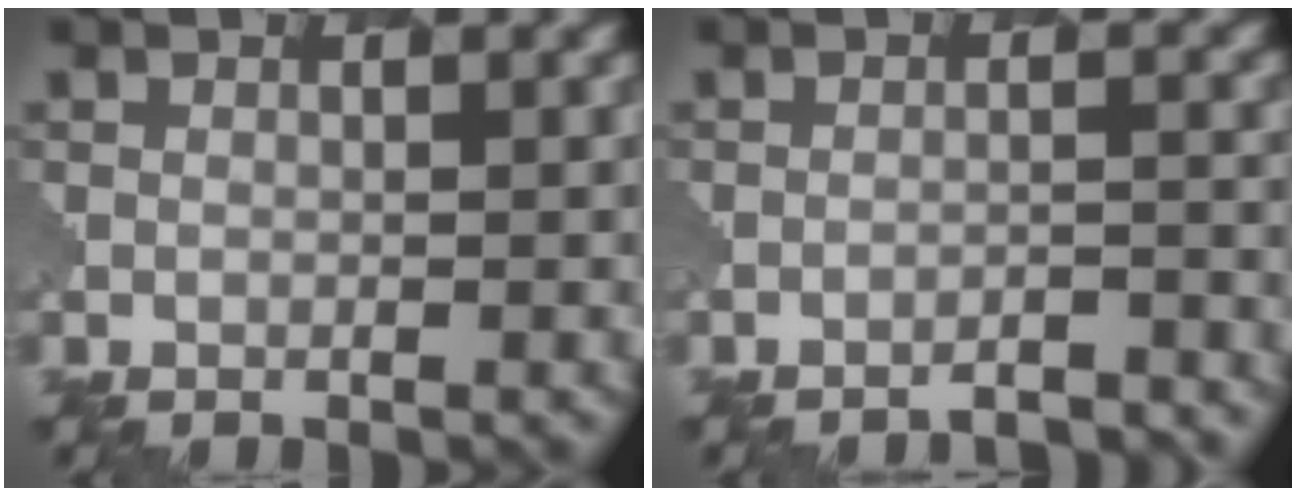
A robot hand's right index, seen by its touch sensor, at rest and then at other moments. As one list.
[{"total": 4.6, "force": [-4.5, 0.5, 1.0], "torque": [-0.006, 0.015, -0.060]}]